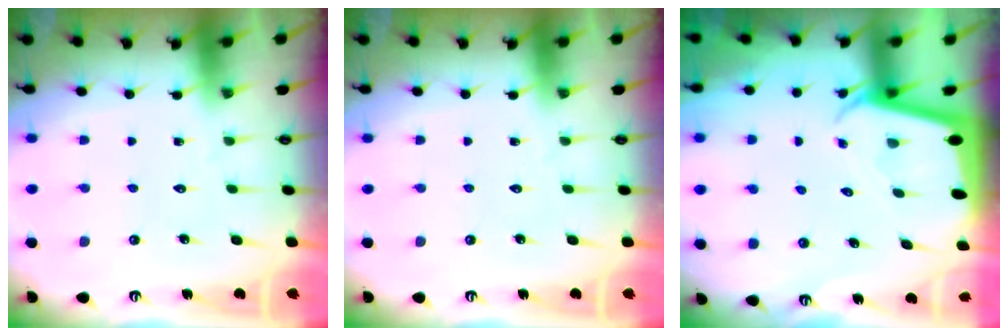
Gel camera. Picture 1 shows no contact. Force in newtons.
{"total": 0.0}
{"total": 2.2, "press": 2.2, "slide": 0.2}